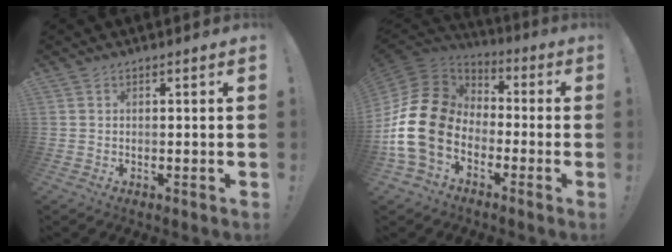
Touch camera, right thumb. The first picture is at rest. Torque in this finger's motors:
{"motor_torque": [2.82, 2.19, 1.91, -0.86, 0.64]}